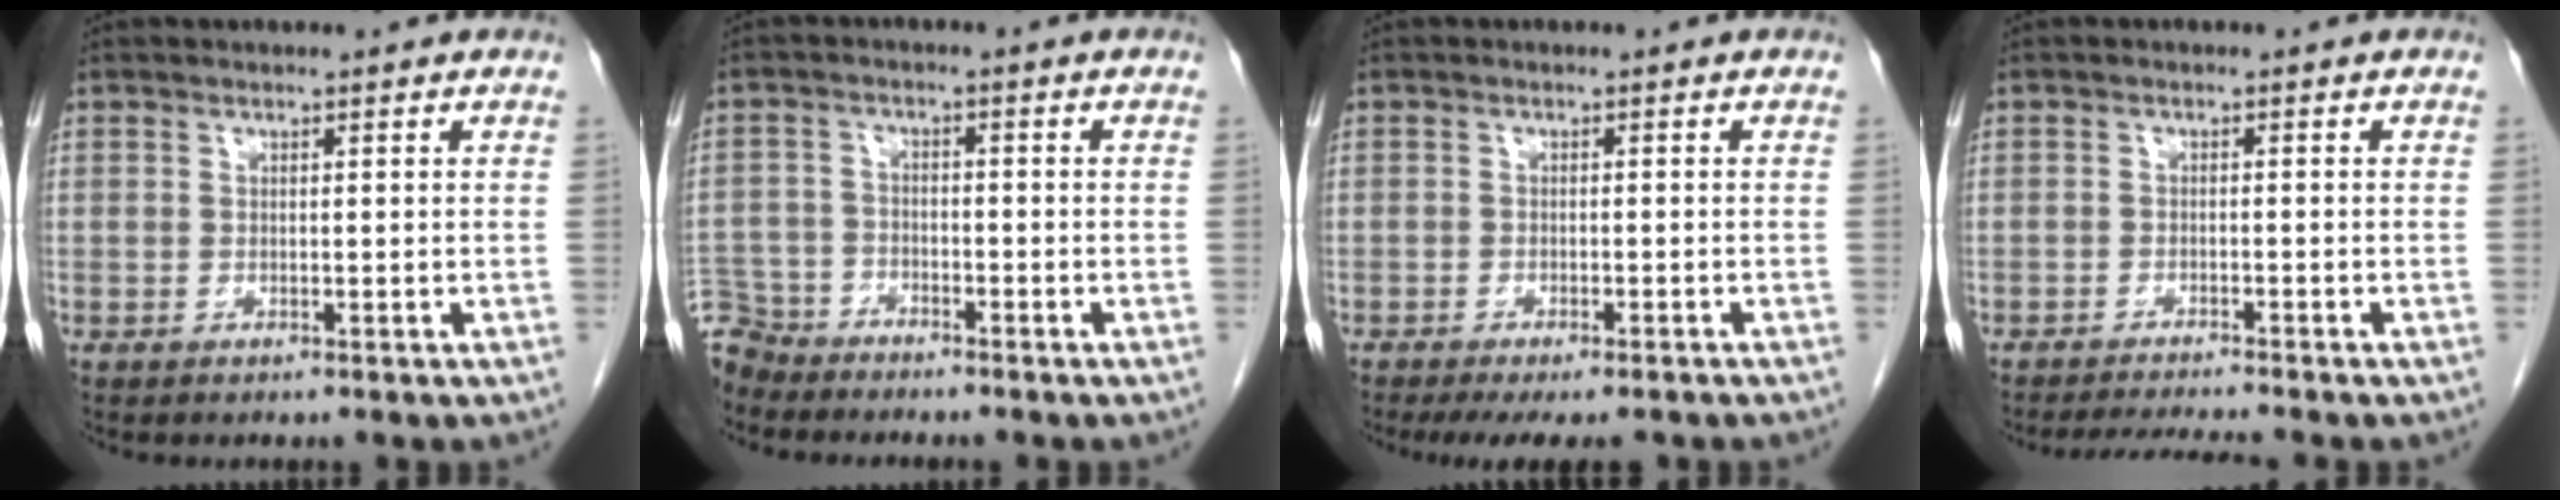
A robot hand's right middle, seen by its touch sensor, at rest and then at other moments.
{"total": 6.3, "force": [-5.9, 2.0, -0.3], "torque": [0.007, -0.002, -0.118]}
{"total": 8.3, "force": [-7.0, 2.2, 4.0], "torque": [-0.049, -0.011, -0.095]}
{"total": 4.8, "force": [-4.5, -0.9, 1.6], "torque": [-0.025, -0.015, -0.073]}